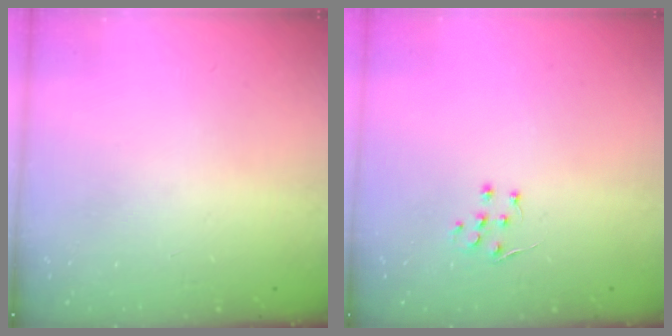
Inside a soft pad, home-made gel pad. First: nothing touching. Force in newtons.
{"total": 5.1, "press": 5.1, "slide": 0.7}